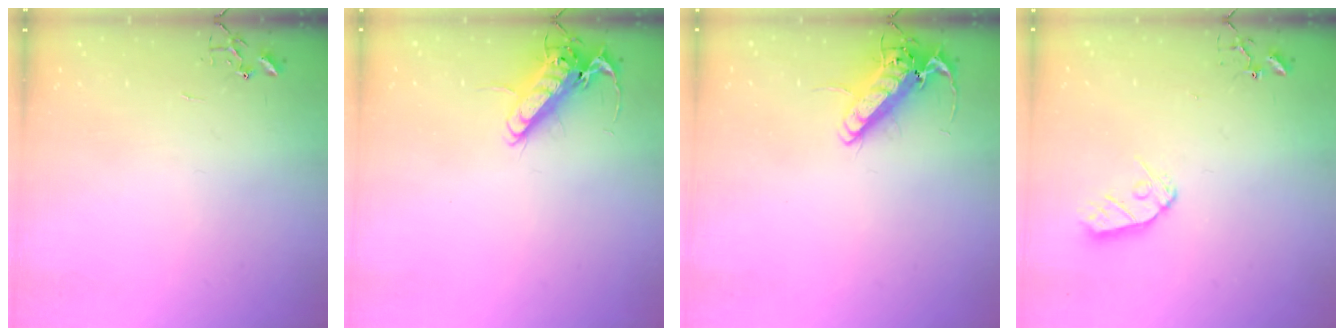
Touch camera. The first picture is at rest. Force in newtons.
{"total": 13.3, "press": 13.1, "slide": 2.4}
{"total": 13.5, "press": 13.2, "slide": 2.7}
{"total": 8.6, "press": 8.5, "slide": 0.7}